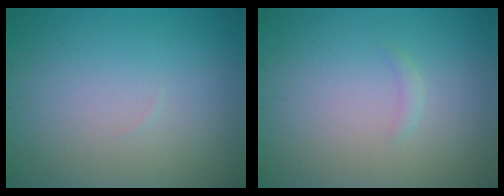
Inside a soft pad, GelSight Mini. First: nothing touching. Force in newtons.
{"total": 0.6, "press": 0.6, "slide": 0.1}